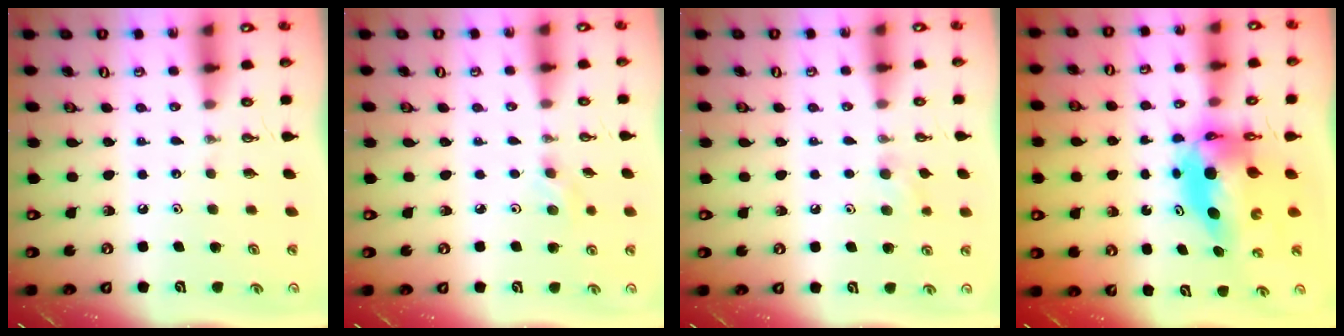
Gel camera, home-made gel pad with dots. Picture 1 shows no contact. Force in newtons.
{"total": 2.1, "press": 2.0, "slide": 0.5}
{"total": 7.8, "press": 7.0, "slide": 3.5}
{"total": 7.9, "press": 7.9, "slide": 0.8}